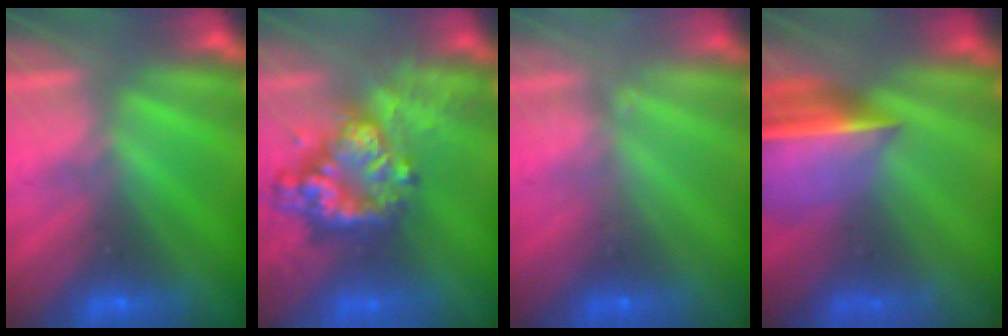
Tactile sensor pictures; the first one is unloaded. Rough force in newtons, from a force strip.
{"total": 6.8}
{"total": 2.4}
{"total": 7.6}